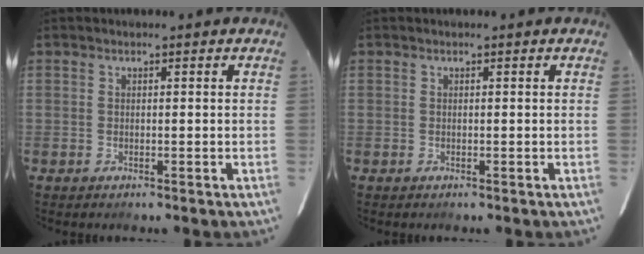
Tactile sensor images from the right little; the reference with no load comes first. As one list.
[{"total": 0.0}]